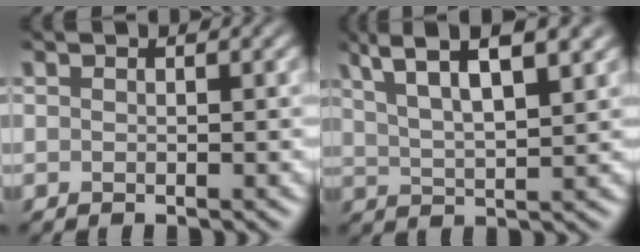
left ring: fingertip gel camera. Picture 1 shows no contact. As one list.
[{"total": 6.9, "force": [4.5, 1.7, 5.0], "torque": [-0.087, 0.021, 0.075]}]